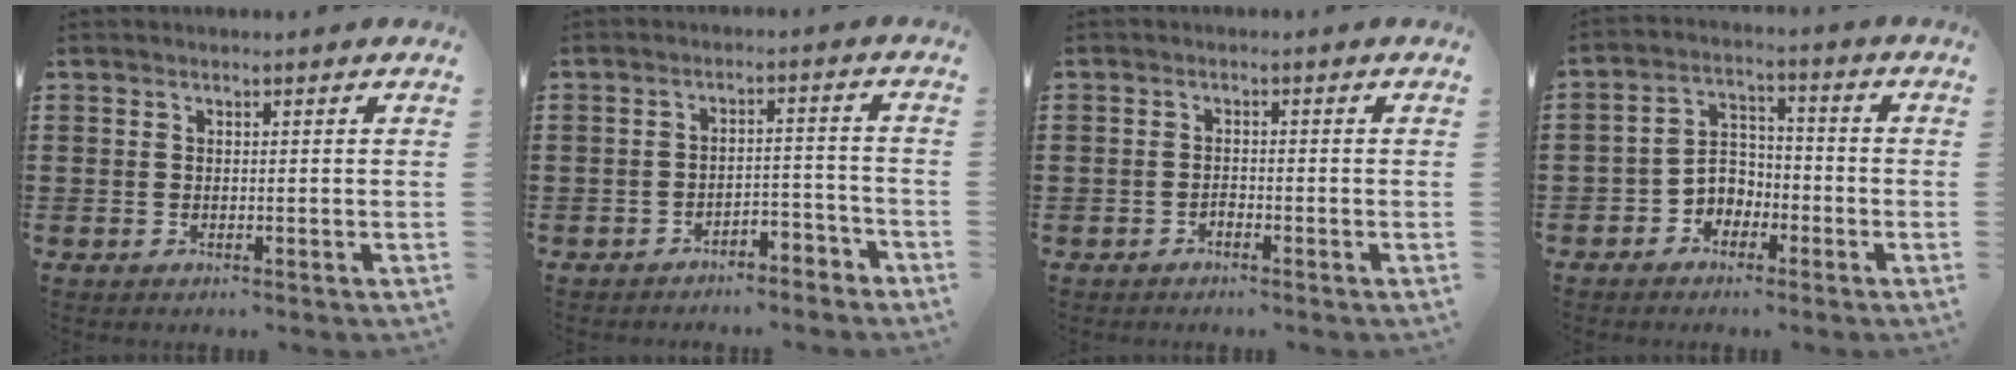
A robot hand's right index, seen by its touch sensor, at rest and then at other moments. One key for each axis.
{"total": 3.6, "fx": -3.5, "fy": 0.6, "fz": 0.7, "tx": -0.015, "ty": 0.010, "tz": -0.072}
{"total": 0.9, "fx": -0.7, "fy": 0.3, "fz": 0.3, "tx": -0.008, "ty": -0.002, "tz": -0.015}
{"total": 4.1, "fx": -2.6, "fy": 2.9, "fz": 1.0, "tx": -0.031, "ty": 0.006, "tz": -0.056}